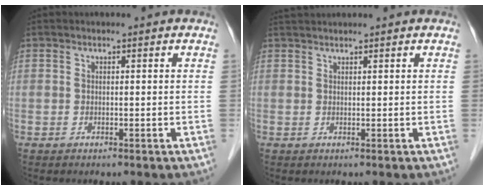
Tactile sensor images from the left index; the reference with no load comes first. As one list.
[{"total": 2.2, "force": [2.1, -0.3, 0.6], "torque": [-0.008, 0.023, 0.043]}]